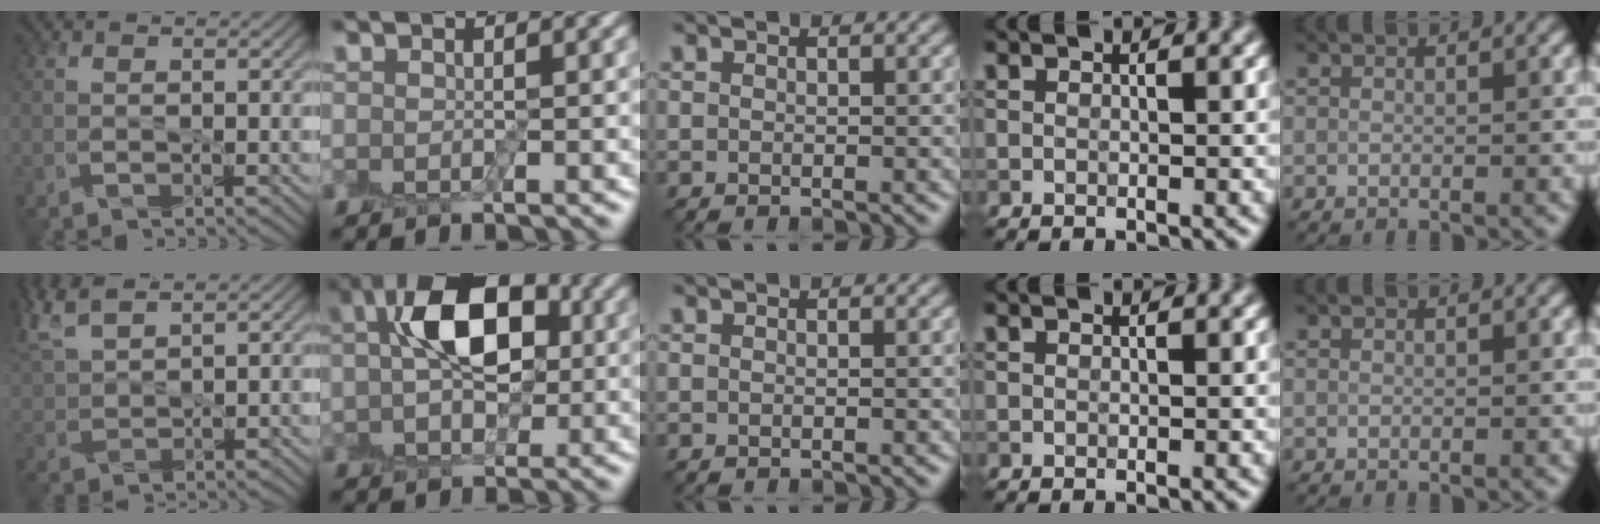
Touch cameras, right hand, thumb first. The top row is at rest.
{"thumb": {"total": 6.9, "force": [5.4, 1.6, 3.9], "torque": [-0.120, 0.024, 0.115]}, "index": {"total": 9.4, "force": [1.8, 5.7, 7.3], "torque": [-0.122, 0.021, 0.020]}}